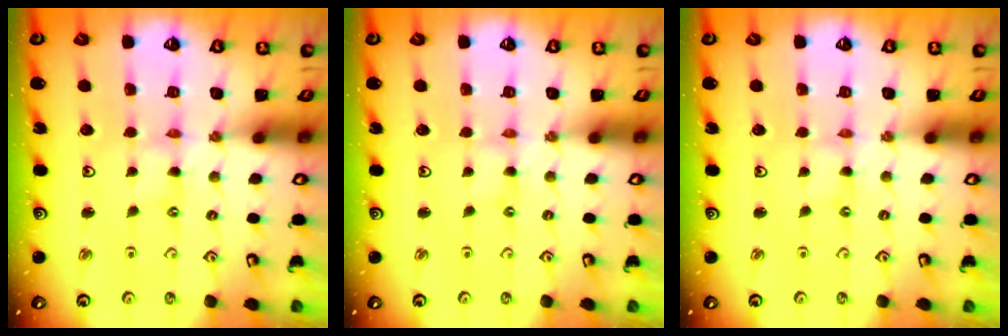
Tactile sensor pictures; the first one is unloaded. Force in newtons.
{"total": 0.0}
{"total": 0.0}